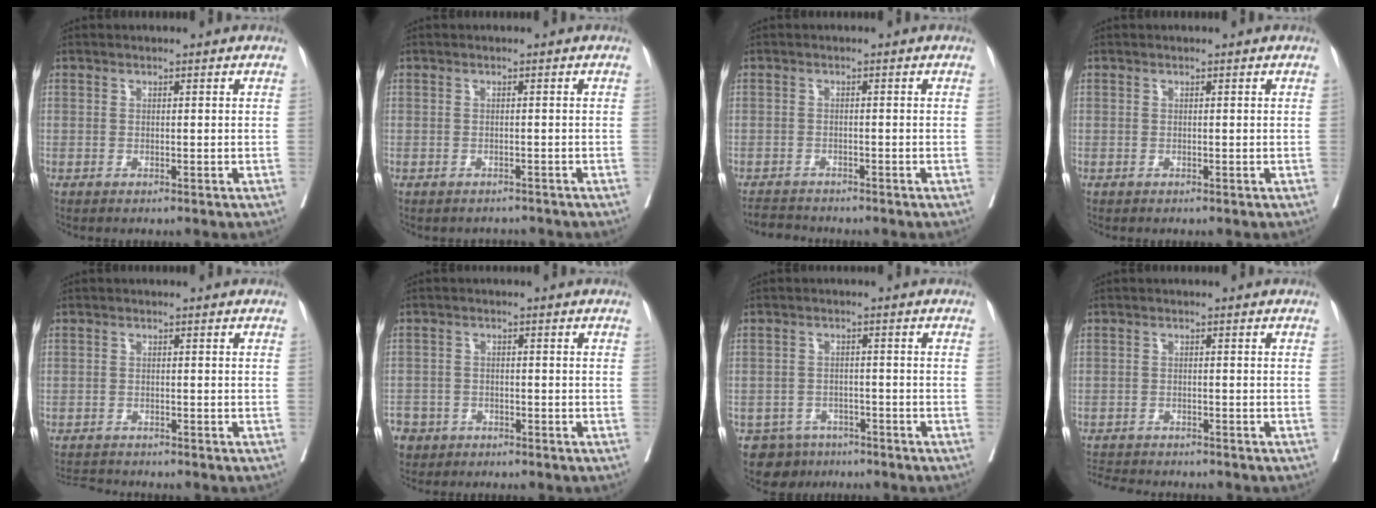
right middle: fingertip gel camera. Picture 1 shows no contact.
{"total": 1.5, "force": [-1.4, 0.6, -0.2], "torque": [0.004, -0.001, -0.021]}
{"total": 2.8, "force": [-2.8, 0.3, -0.1], "torque": [0.002, -0.012, -0.049]}
{"total": 0.0}
{"total": 2.2, "force": [-2.2, 0.0, -0.3], "torque": [0.008, -0.013, -0.039]}
{"total": 6.1, "force": [-4.0, 4.5, 0.9], "torque": [-0.033, 0.000, -0.069]}
{"total": 4.7, "force": [-3.4, 3.2, 0.0], "torque": [0.009, 0.008, -0.050]}
{"total": 6.1, "force": [-5.7, 1.0, 1.7], "torque": [-0.023, -0.008, -0.089]}